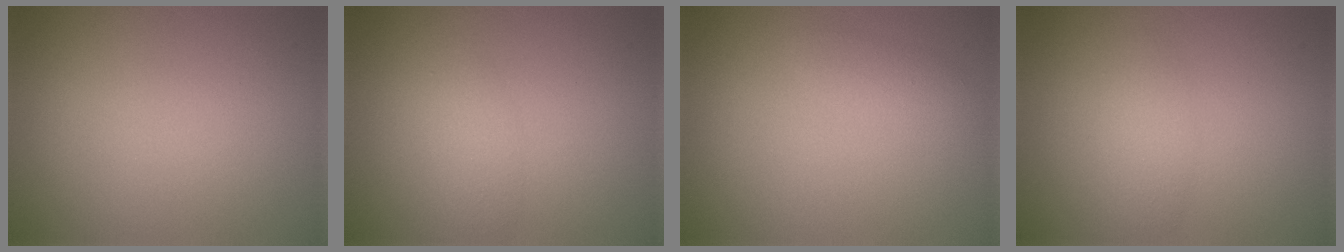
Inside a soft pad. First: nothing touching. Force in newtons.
{"total": 1.6, "press": 1.6, "slide": 0.1}
{"total": 1.3, "press": 1.3, "slide": 0.0}
{"total": 1.7, "press": 1.7, "slide": 0.1}